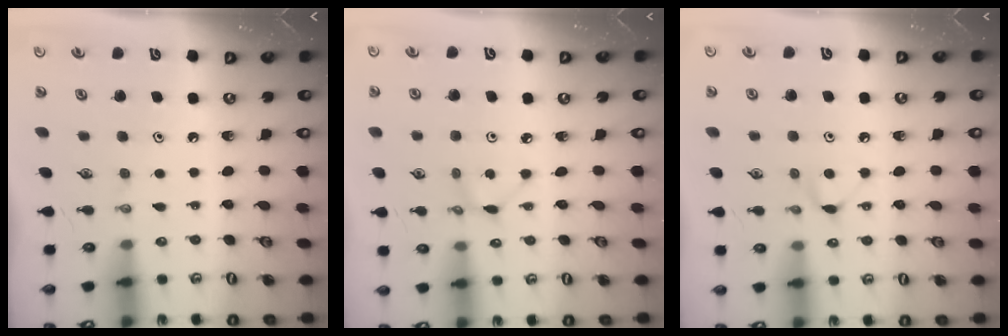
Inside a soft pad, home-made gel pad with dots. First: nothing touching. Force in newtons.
{"total": 2.2, "press": 2.2, "slide": 0.1}
{"total": 5.1, "press": 5.1, "slide": 0.7}